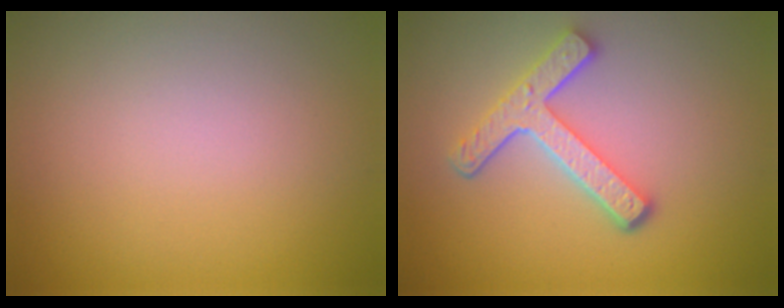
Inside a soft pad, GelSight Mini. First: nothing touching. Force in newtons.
{"total": 4.5, "press": 3.4, "slide": 2.9}